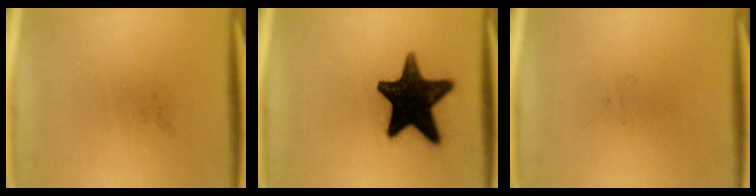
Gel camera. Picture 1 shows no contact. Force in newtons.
{"total": 18.0}
{"total": 0.0}